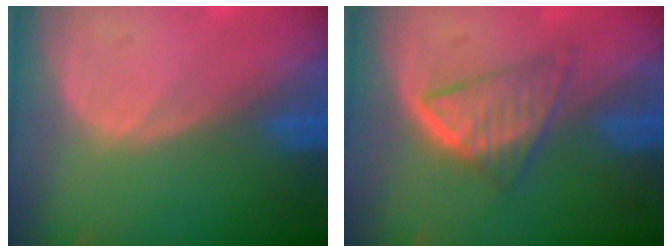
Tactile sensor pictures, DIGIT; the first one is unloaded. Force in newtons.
{"total": 5.3, "press": 5.0, "slide": 1.8}